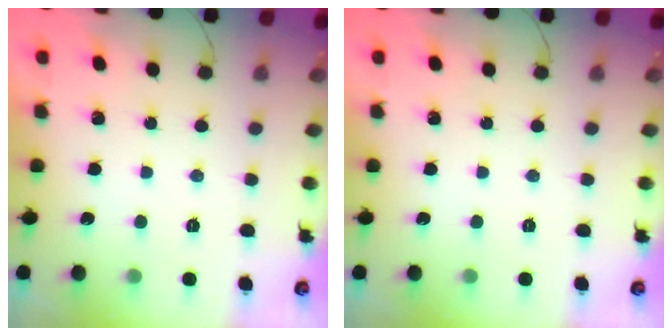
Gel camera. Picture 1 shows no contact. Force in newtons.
{"total": 0.0}